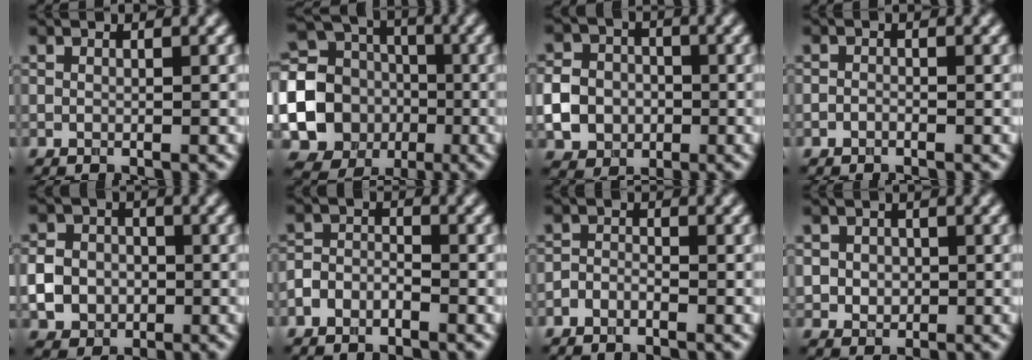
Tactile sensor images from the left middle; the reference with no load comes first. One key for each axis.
{"total": 19.6, "fx": -4.0, "fy": 18.3, "fz": 5.7, "tx": -0.149, "ty": -0.020, "tz": -0.104}
{"total": 5.6, "fx": -1.1, "fy": 5.0, "fz": 2.4, "tx": -0.040, "ty": -0.006, "tz": -0.038}
{"total": 0.6, "fx": -0.4, "fy": 0.4, "fz": 0.2, "tx": -0.003, "ty": -0.001, "tz": -0.009}
{"total": 4.5, "fx": -0.8, "fy": 3.9, "fz": 2.0, "tx": -0.036, "ty": -0.004, "tz": -0.025}
{"total": 2.0, "fx": -1.4, "fy": 1.3, "fz": 0.8, "tx": -0.014, "ty": 0.007, "tz": -0.033}
{"total": 1.2, "fx": -1.0, "fy": 0.6, "fz": 0.4, "tx": -0.006, "ty": 0.004, "tz": -0.022}
{"total": 2.4, "fx": 0.2, "fy": 2.2, "fz": 1.0, "tx": -0.017, "ty": 0.002, "tz": 0.003}